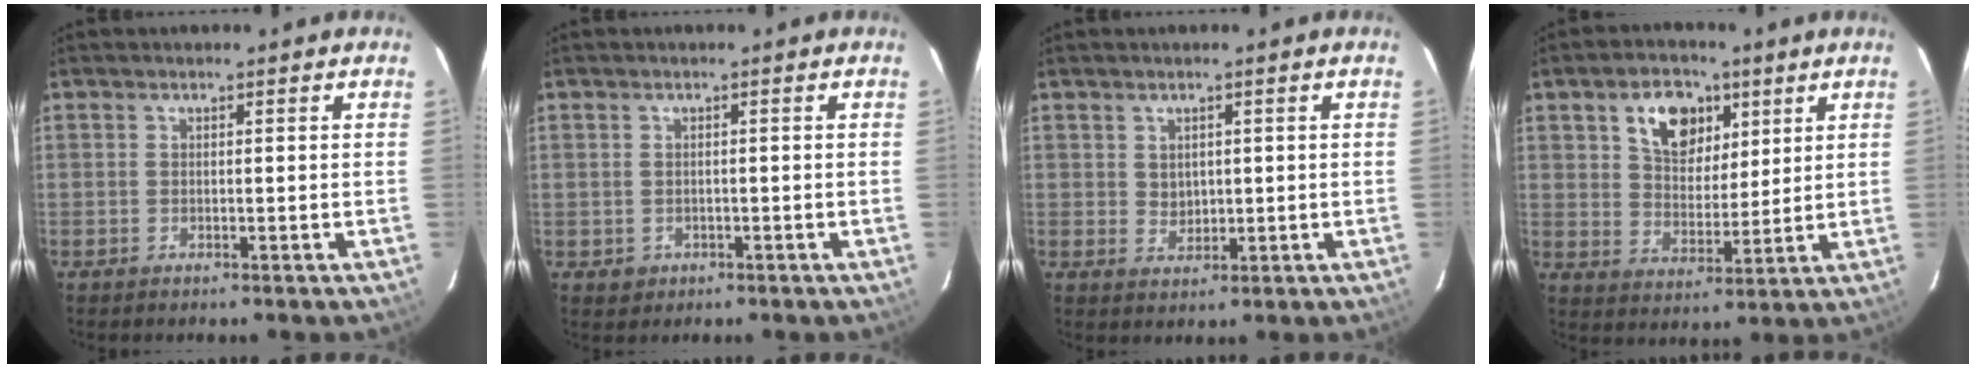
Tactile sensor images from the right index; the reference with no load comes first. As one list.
[{"total": 2.3, "force": [-0.4, 2.2, 0.4], "torque": [-0.008, 0.000, 0.000]}, {"total": 2.6, "force": [0.8, 2.2, 1.2], "torque": [-0.015, 0.003, 0.020]}, {"total": 10.6, "force": [5.1, 6.9, 6.2], "torque": [-0.105, 0.015, 0.091]}]